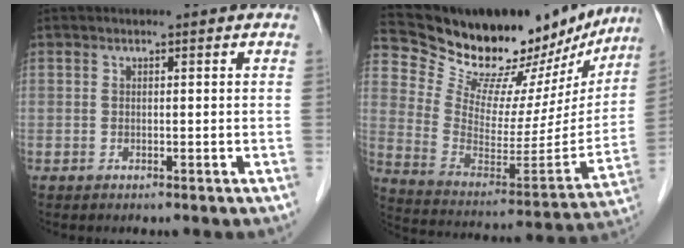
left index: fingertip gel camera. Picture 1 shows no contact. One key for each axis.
{"total": 24.9, "fx": 21.9, "fy": 8.5, "fz": 8.3, "tx": -0.126, "ty": -0.032, "tz": 0.316}